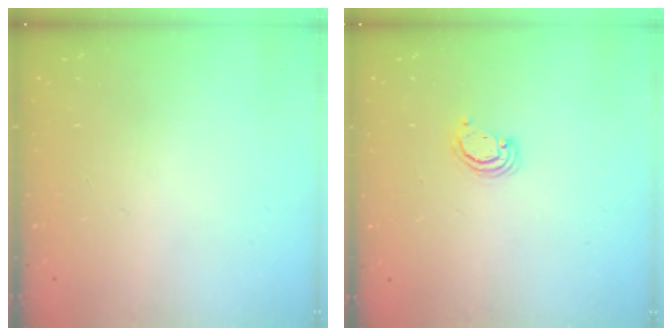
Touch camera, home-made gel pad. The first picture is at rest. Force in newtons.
{"total": 2.3, "press": 2.3, "slide": 0.3}